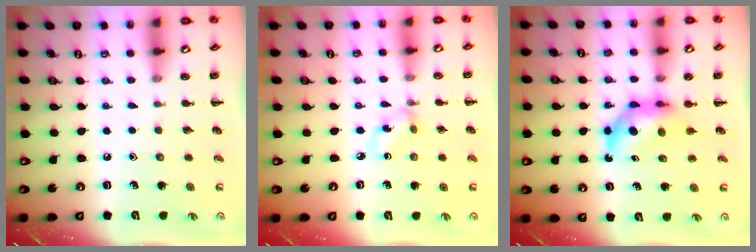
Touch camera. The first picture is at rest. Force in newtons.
{"total": 2.4, "press": 2.4, "slide": 0.6}
{"total": 6.7, "press": 6.5, "slide": 1.5}